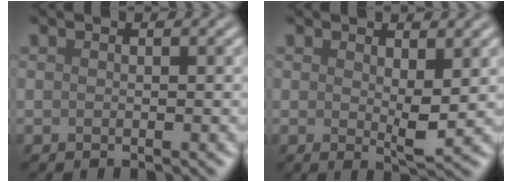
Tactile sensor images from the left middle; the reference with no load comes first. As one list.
[{"total": 2.5, "force": [0.7, 0.5, 2.3], "torque": [-0.043, -0.011, 0.016]}]